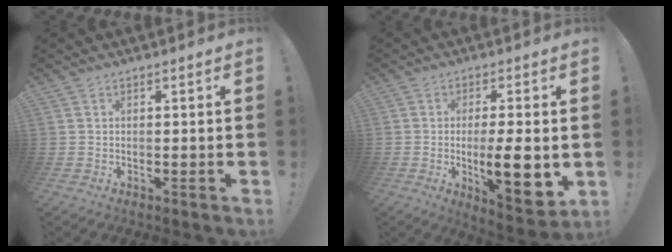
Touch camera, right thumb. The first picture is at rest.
{"total": 12.4, "force": [-1.7, 3.2, 11.8], "torque": [-0.188, -0.011, -0.026]}